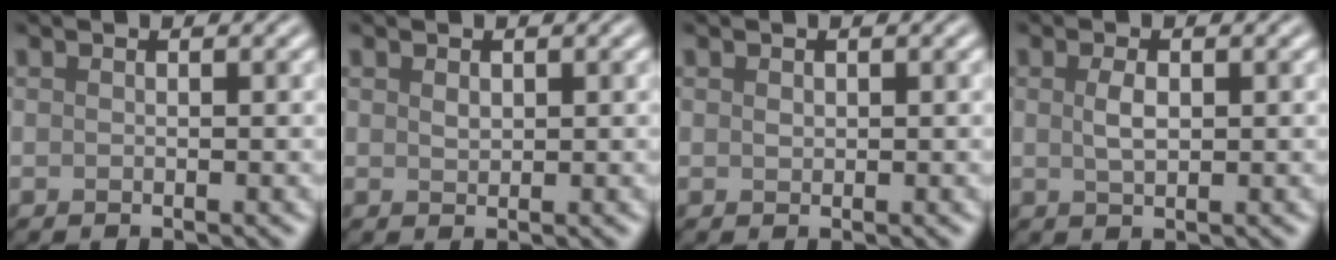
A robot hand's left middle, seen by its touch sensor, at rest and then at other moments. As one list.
[{"total": 0.8, "force": [0.4, 0.5, 0.5], "torque": [-0.013, 0.000, 0.009]}, {"total": 0.6, "force": [0.2, 0.4, 0.3], "torque": [-0.008, 0.000, 0.004]}, {"total": 1.8, "force": [0.3, 0.9, 1.5], "torque": [-0.037, 0.000, 0.008]}]